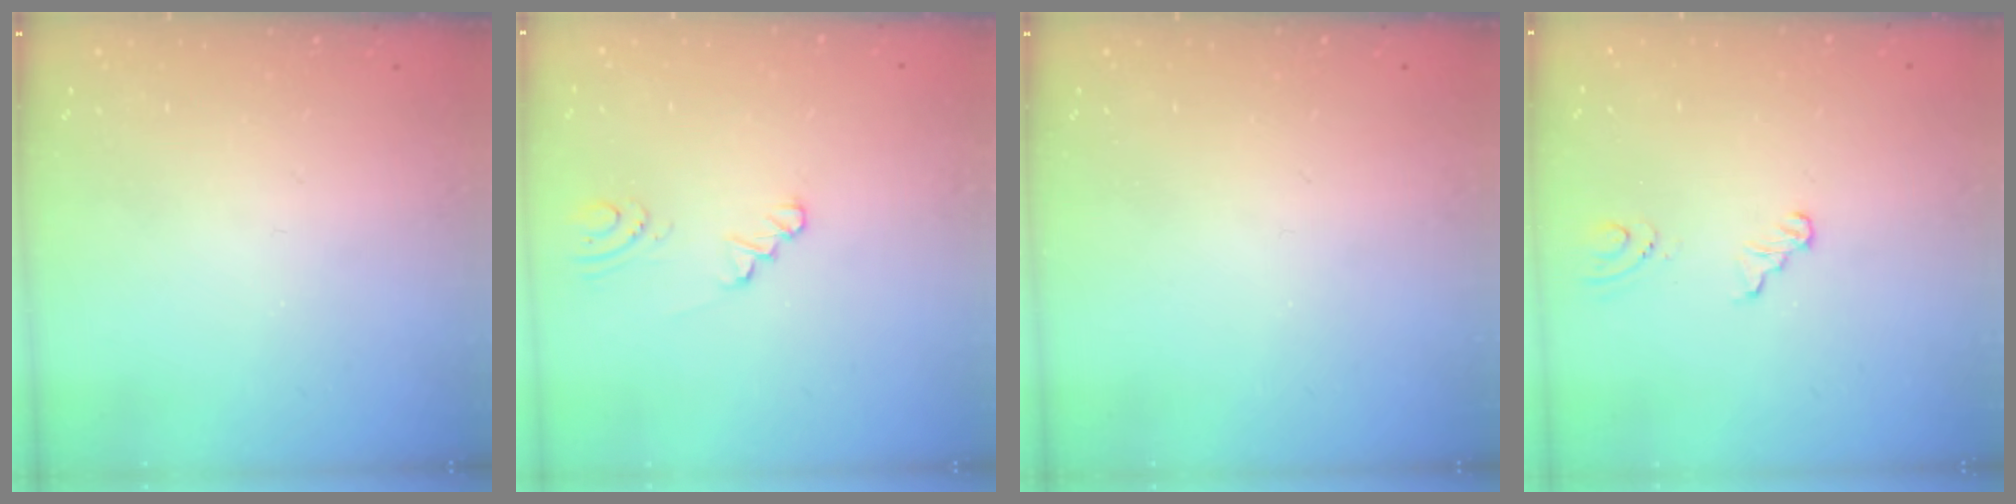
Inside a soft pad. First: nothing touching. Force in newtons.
{"total": 1.0, "press": 1.0, "slide": 0.1}
{"total": 0.0}
{"total": 2.7, "press": 2.3, "slide": 1.5}